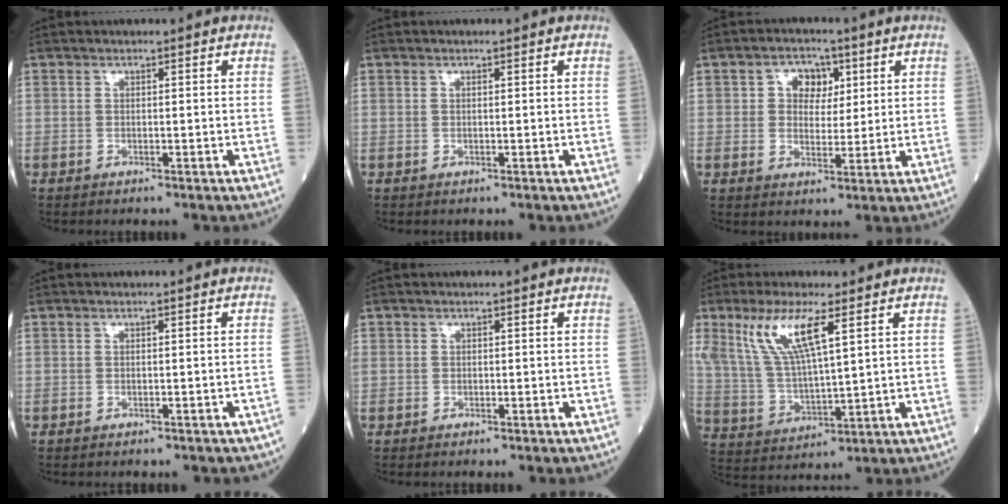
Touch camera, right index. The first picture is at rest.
{"total": 0.0}
{"total": 5.1, "force": [1.7, 3.7, 3.0], "torque": [-0.044, 0.015, 0.028]}
{"total": 3.8, "force": [-3.2, 1.1, 1.6], "torque": [-0.020, 0.000, -0.033]}
{"total": 0.5, "force": [-0.2, 0.5, 0.1], "torque": [-0.004, 0.004, -0.007]}
{"total": 10.8, "force": [5.4, 1.9, 9.2], "torque": [-0.207, 0.002, 0.111]}